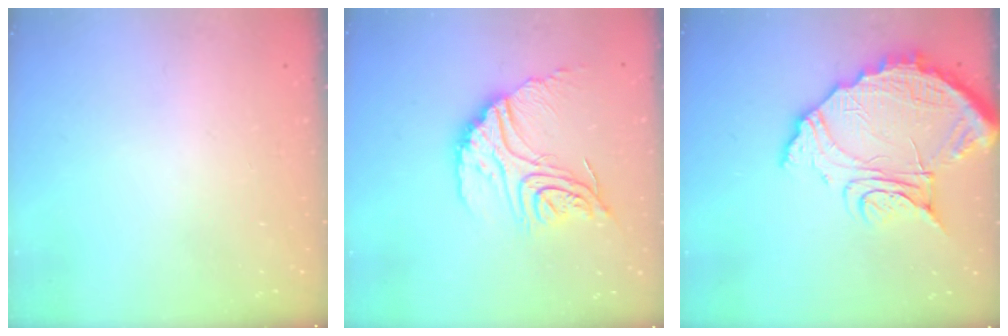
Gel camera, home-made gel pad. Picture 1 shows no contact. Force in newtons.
{"total": 20.1, "press": 20.0, "slide": 1.8}
{"total": 17.6, "press": 17.5, "slide": 1.3}